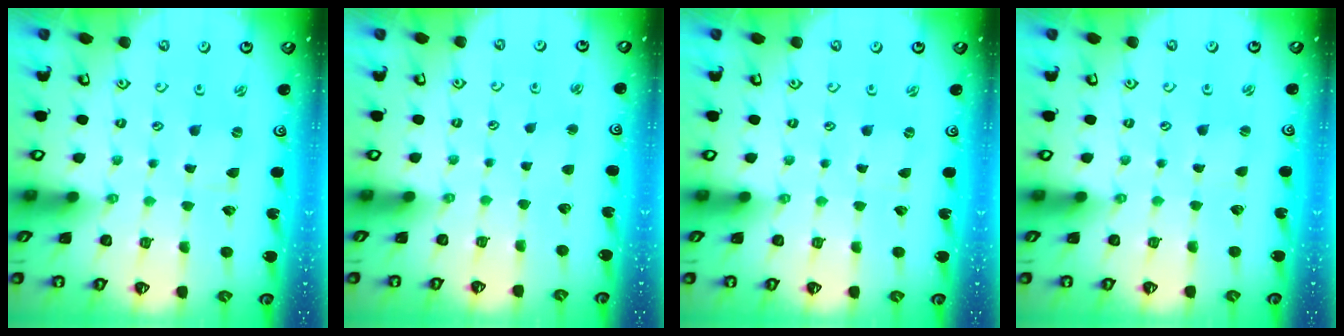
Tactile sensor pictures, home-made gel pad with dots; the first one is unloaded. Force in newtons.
{"total": 2.2, "press": 2.2, "slide": 0.3}
{"total": 0.0}
{"total": 0.7, "press": 0.7, "slide": 0.1}